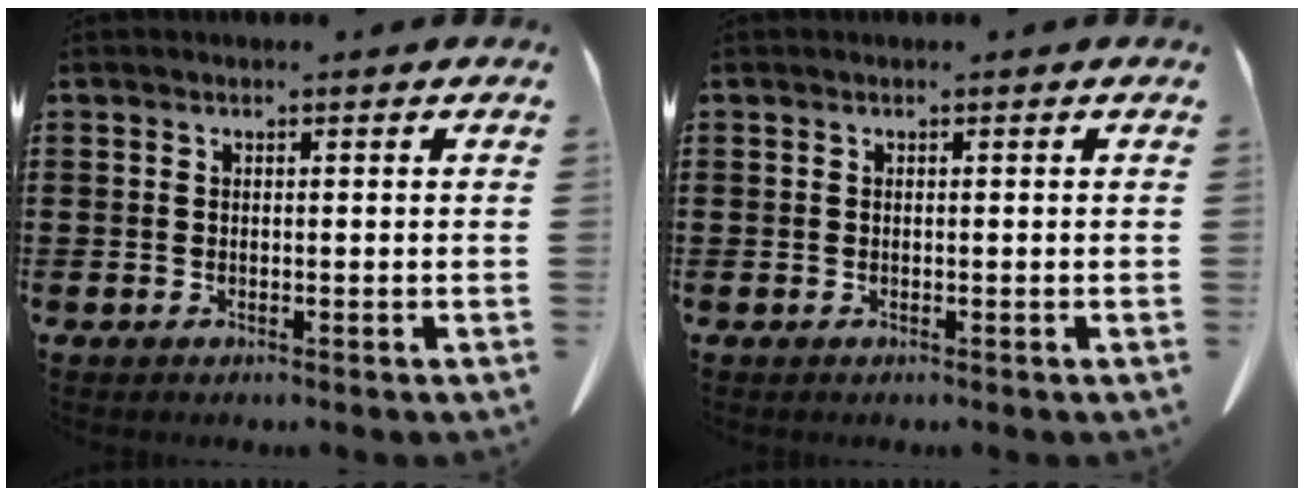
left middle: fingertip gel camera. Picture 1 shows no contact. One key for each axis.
{"total": 0.0}